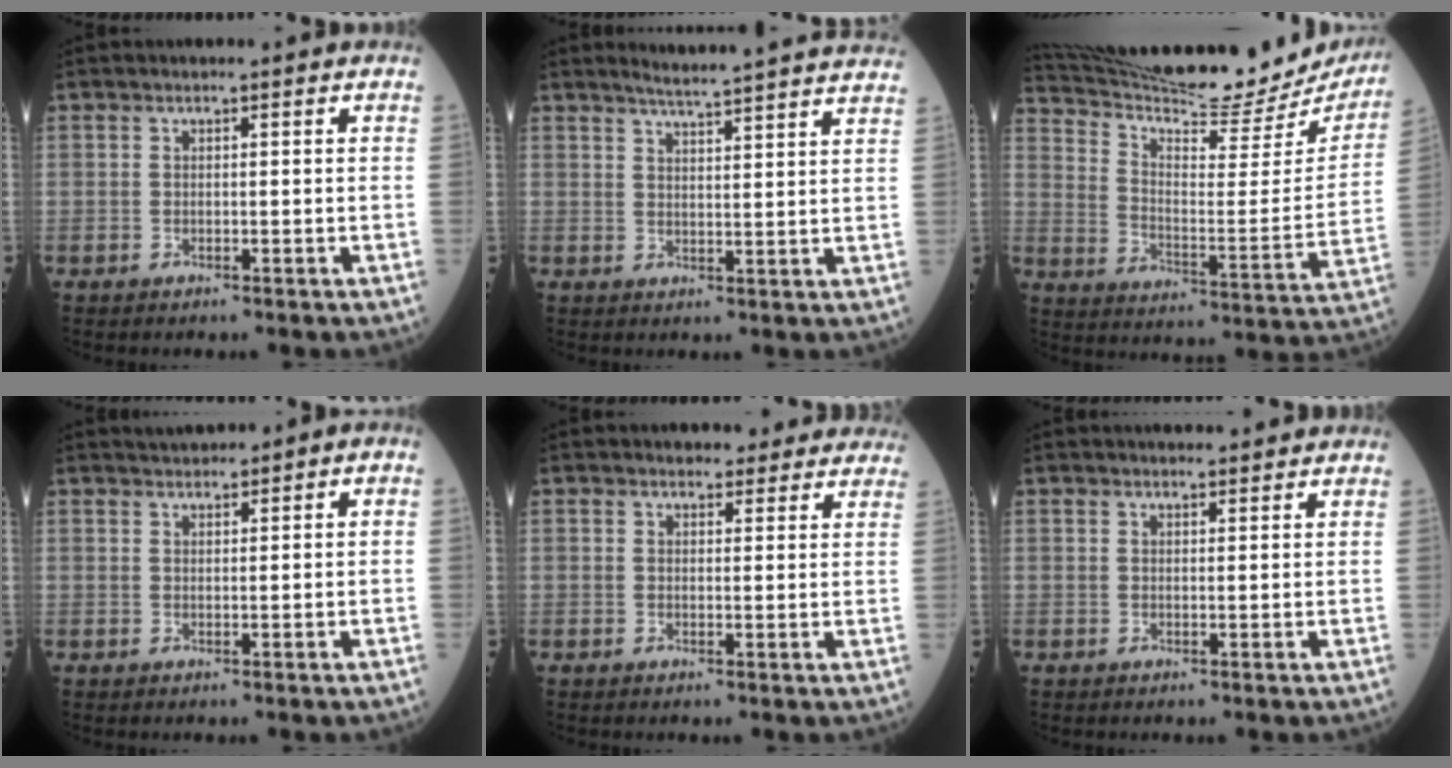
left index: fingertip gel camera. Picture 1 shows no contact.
{"total": 14.6, "force": [13.8, -0.6, 4.8], "torque": [-0.073, -0.028, 0.163]}
{"total": 27.1, "force": [25.2, 4.2, 9.0], "torque": [-0.155, -0.067, 0.338]}
{"total": 2.1, "force": [1.4, 0.8, 1.3], "torque": [-0.029, 0.021, 0.028]}
{"total": 5.8, "force": [5.2, 2.1, 1.1], "torque": [0.003, 0.009, 0.050]}
{"total": 4.4, "force": [4.2, 0.9, 1.2], "torque": [-0.012, 0.020, 0.051]}